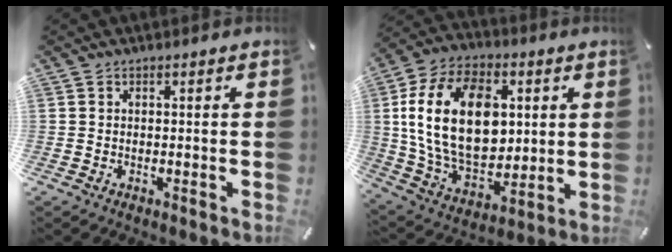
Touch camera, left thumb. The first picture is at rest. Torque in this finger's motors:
{"motor_torque": [1.40, 2.46, 1.76, -1.01, 0.92]}